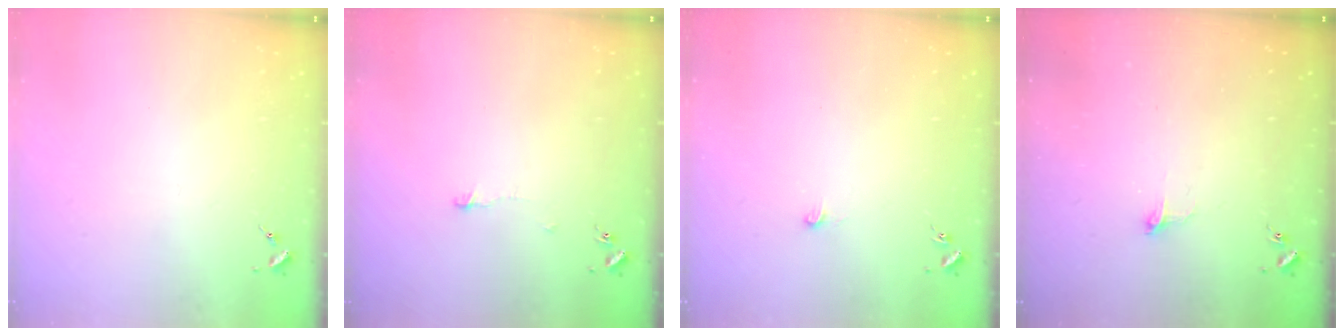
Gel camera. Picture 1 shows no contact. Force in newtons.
{"total": 3.3, "press": 3.3, "slide": 0.3}
{"total": 5.9, "press": 5.9, "slide": 0.4}
{"total": 6.2, "press": 6.2, "slide": 0.6}